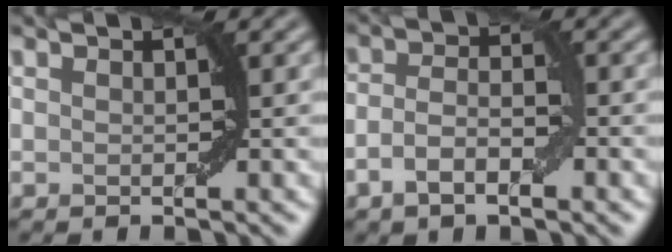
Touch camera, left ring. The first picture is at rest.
{"total": 3.3, "force": [-1.5, 1.5, 2.6], "torque": [-0.048, 0.002, -0.031]}